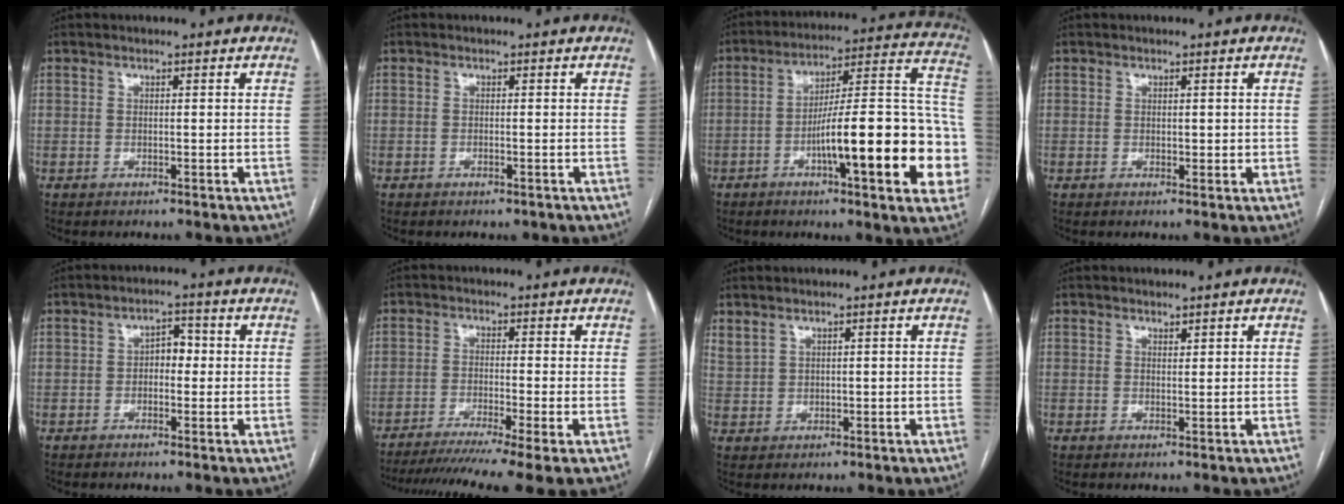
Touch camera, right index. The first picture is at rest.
{"total": 0.8, "force": [-0.6, 0.3, 0.5], "torque": [-0.012, -0.001, -0.004]}
{"total": 23.3, "force": [-6.6, 3.1, 22.2], "torque": [-0.237, 0.025, -0.092]}
{"total": 1.4, "force": [0.1, 1.0, 1.0], "torque": [-0.010, 0.000, 0.002]}
{"total": 3.2, "force": [-0.1, 1.9, 2.5], "torque": [-0.034, 0.016, -0.005]}
{"total": 12.1, "force": [-9.1, -0.9, 7.9], "torque": [-0.125, -0.027, -0.143]}
{"total": 2.2, "force": [1.8, 1.0, 0.7], "torque": [-0.021, 0.010, 0.047]}
{"total": 0.8, "force": [0.7, 0.2, 0.3], "torque": [-0.008, -0.003, 0.013]}